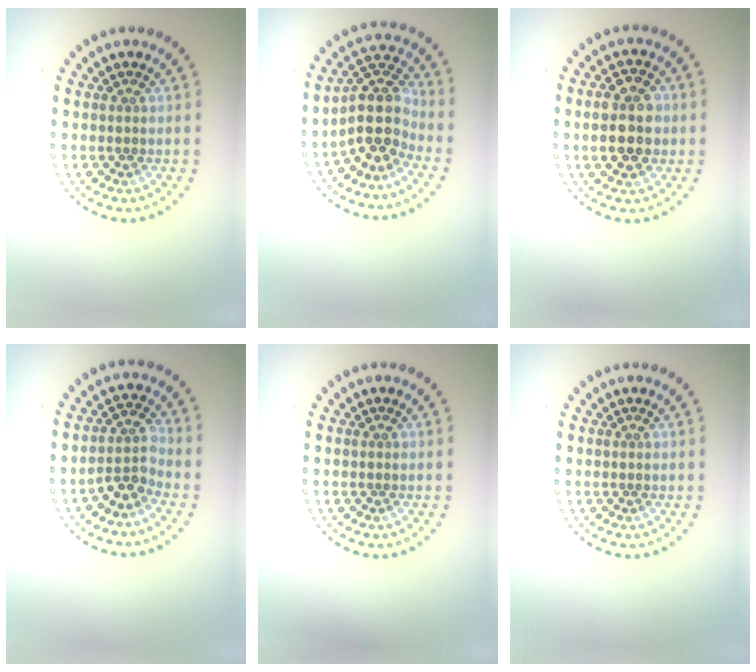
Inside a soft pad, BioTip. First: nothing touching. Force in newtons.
{"total": 4.5, "press": 3.7, "slide": 2.6}
{"total": 5.0, "press": 5.0, "slide": 0.2}
{"total": 2.6, "press": 2.0, "slide": 1.8}
{"total": 0.0}
{"total": 0.0}